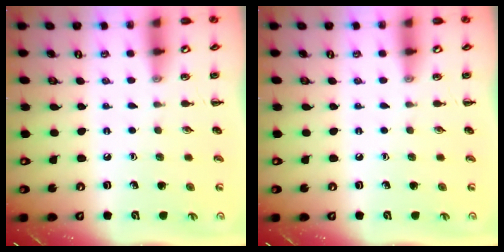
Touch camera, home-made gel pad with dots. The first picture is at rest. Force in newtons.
{"total": 0.0}